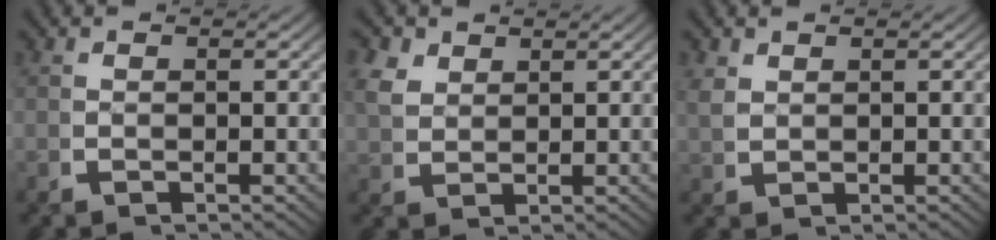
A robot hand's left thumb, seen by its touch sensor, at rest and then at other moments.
{"total": 3.2, "force": [2.2, 1.9, 1.3], "torque": [-0.031, -0.002, 0.050]}
{"total": 1.7, "force": [1.4, 0.8, 0.5], "torque": [-0.013, 0.001, 0.036]}